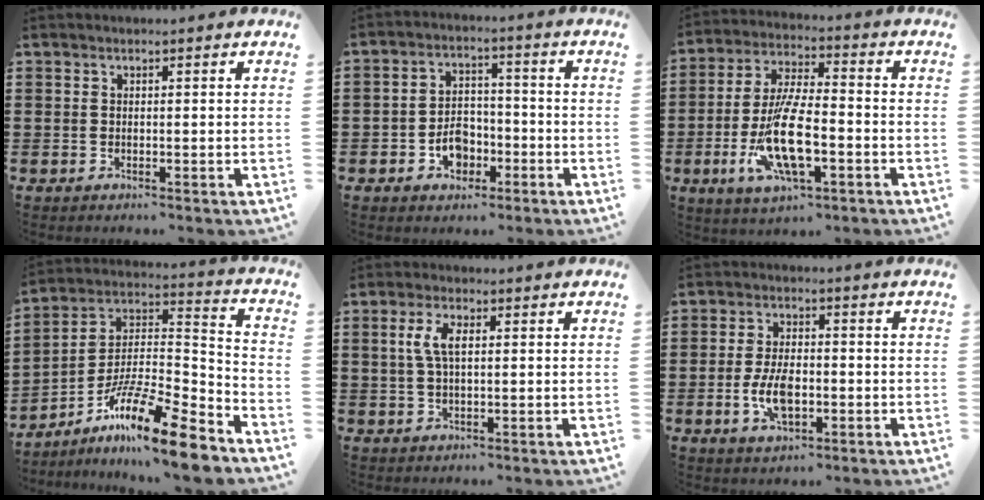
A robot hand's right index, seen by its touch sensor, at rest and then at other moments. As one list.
[{"total": 5.1, "force": [-2.3, 3.8, 2.5], "torque": [-0.039, 0.006, -0.044]}, {"total": 12.1, "force": [-3.6, 4.0, 10.8], "torque": [-0.226, -0.008, -0.065]}, {"total": 15.0, "force": [-10.5, 2.3, 10.4], "torque": [-0.186, 0.022, -0.194]}, {"total": 4.5, "force": [0.8, 1.9, 4.0], "torque": [-0.091, 0.008, 0.008]}, {"total": 6.0, "force": [-1.4, 3.1, 4.9], "torque": [-0.112, -0.002, -0.029]}]